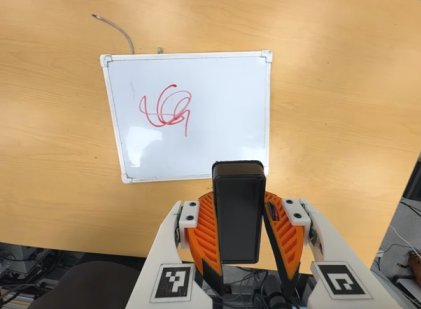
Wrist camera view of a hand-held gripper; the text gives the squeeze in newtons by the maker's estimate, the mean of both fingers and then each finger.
{"total": 7.8, "left": 7.1, "right": 8.4}